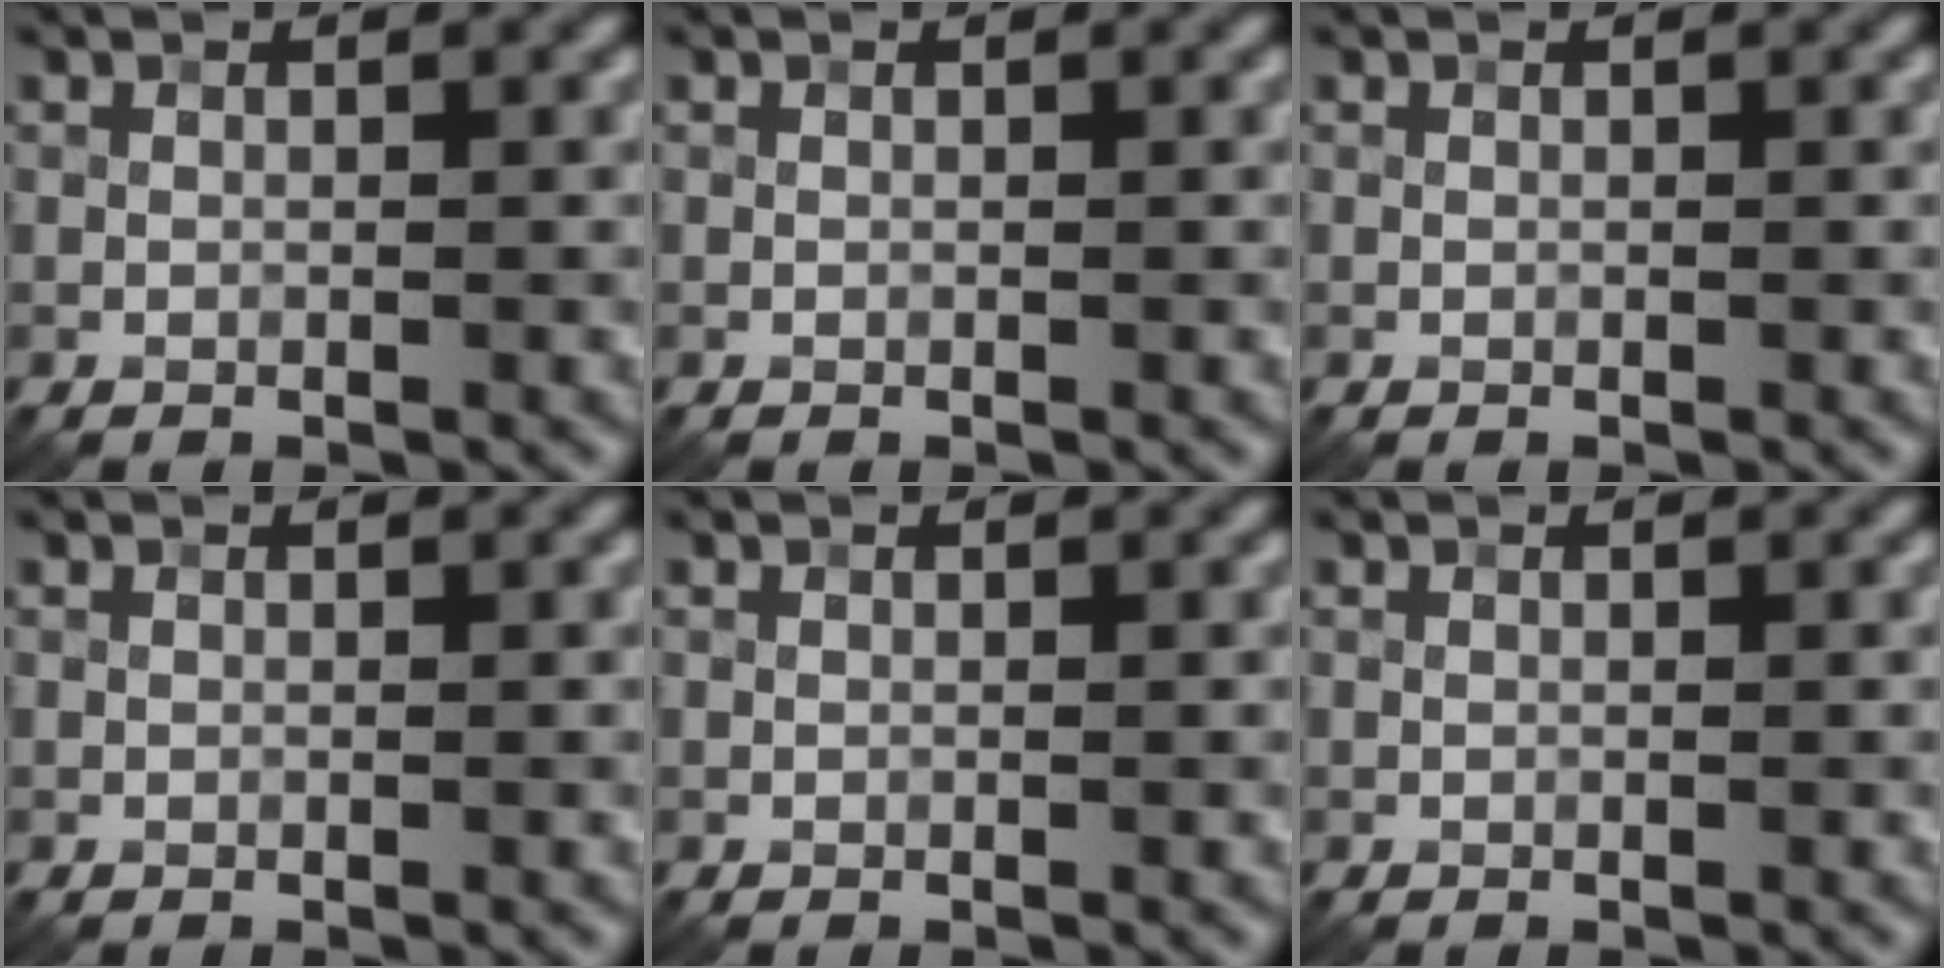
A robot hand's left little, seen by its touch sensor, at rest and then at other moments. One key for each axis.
{"total": 0.0}
{"total": 0.0}
{"total": 0.0}
{"total": 0.0}
{"total": 0.0}